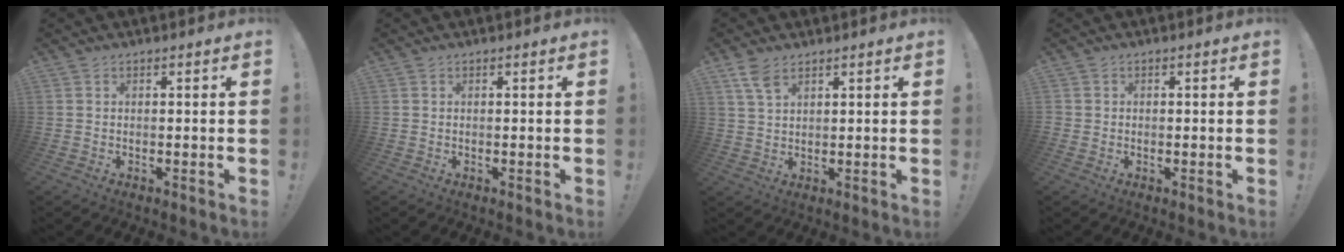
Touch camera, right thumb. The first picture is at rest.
{"total": 0.0}
{"total": 5.7, "force": [3.7, 2.6, 3.6], "torque": [-0.066, -0.013, 0.069]}
{"total": 1.1, "force": [-0.1, 1.1, 0.1], "torque": [-0.009, 0.006, -0.001]}